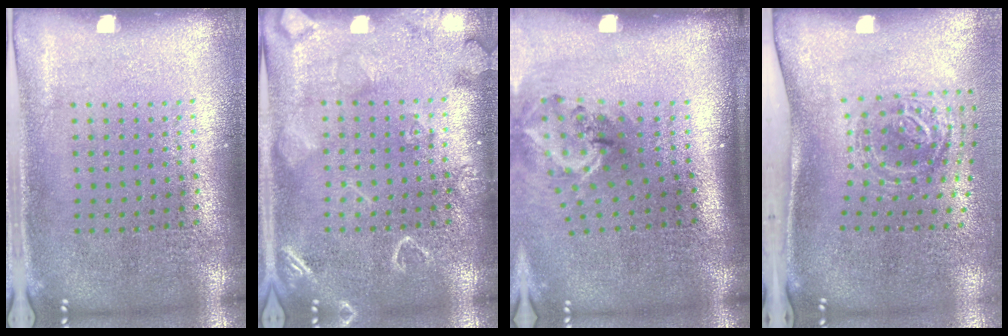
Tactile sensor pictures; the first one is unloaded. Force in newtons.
{"total": 2.9, "press": 2.9, "slide": 0.4}
{"total": 1.8, "press": 1.2, "slide": 1.4}
{"total": 1.7, "press": 1.2, "slide": 1.3}